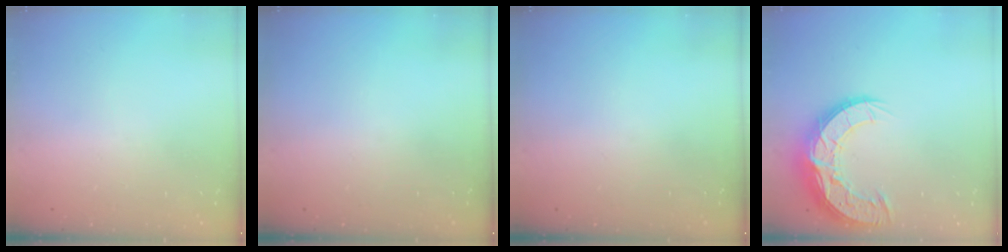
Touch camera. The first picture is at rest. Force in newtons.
{"total": 0.0}
{"total": 0.0}
{"total": 16.4, "press": 16.3, "slide": 1.2}